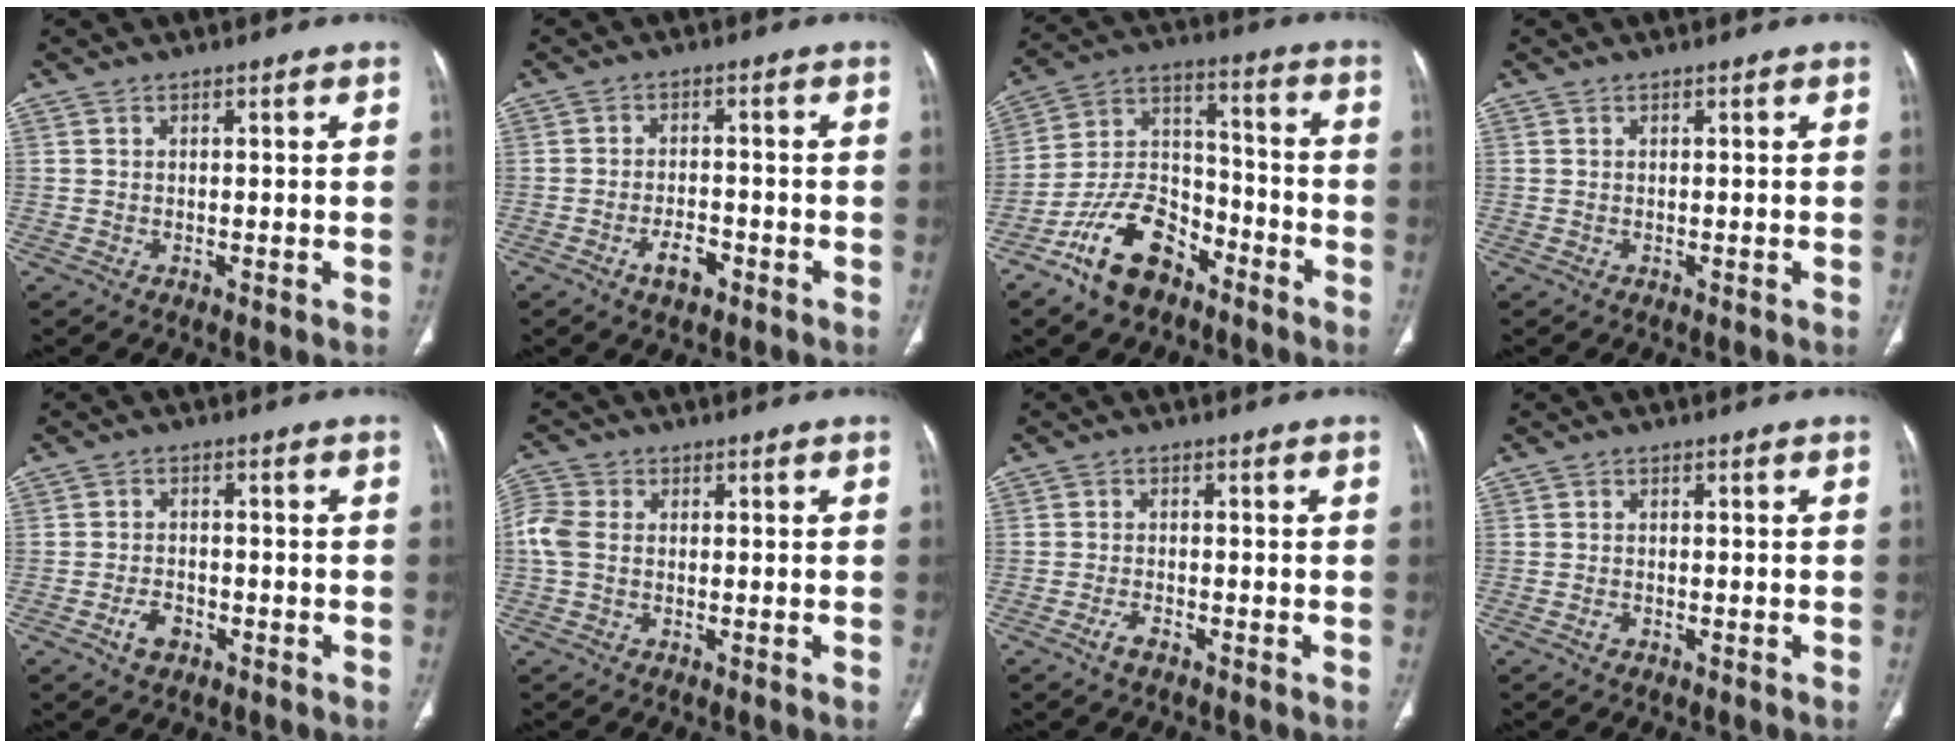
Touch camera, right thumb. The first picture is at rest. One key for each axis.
{"total": 4.6, "fx": -2.5, "fy": 2.3, "fz": 3.0, "tx": -0.046, "ty": 0.017, "tz": -0.042}
{"total": 14.5, "fx": -9.5, "fy": 8.2, "fz": 7.5, "tx": -0.115, "ty": 0.079, "tz": -0.178}
{"total": 0.0}
{"total": 4.0, "fx": -2.1, "fy": 2.6, "fz": 2.3, "tx": -0.034, "ty": 0.015, "tz": -0.035}
{"total": 4.8, "fx": -0.2, "fy": 3.6, "fz": 3.2, "tx": -0.090, "ty": 0.012, "tz": -0.010}
{"total": 2.5, "fx": -1.7, "fy": 1.0, "fz": 1.6, "tx": -0.037, "ty": 0.009, "tz": -0.035}
{"total": 1.0, "fx": -0.6, "fy": 0.6, "fz": 0.6, "tx": -0.010, "ty": 0.003, "tz": -0.013}